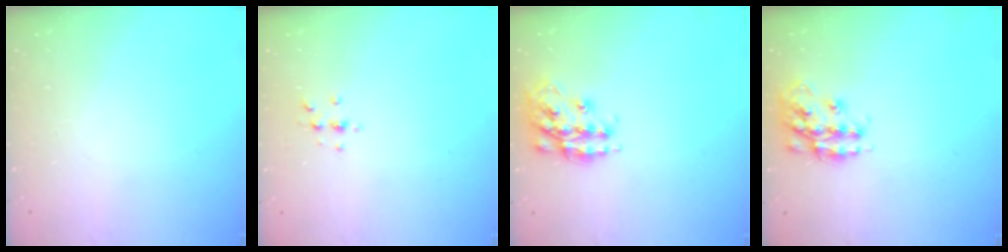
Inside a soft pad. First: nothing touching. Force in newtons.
{"total": 2.2, "press": 2.1, "slide": 0.2}
{"total": 15.9, "press": 15.9, "slide": 0.9}
{"total": 14.2, "press": 14.2, "slide": 0.9}